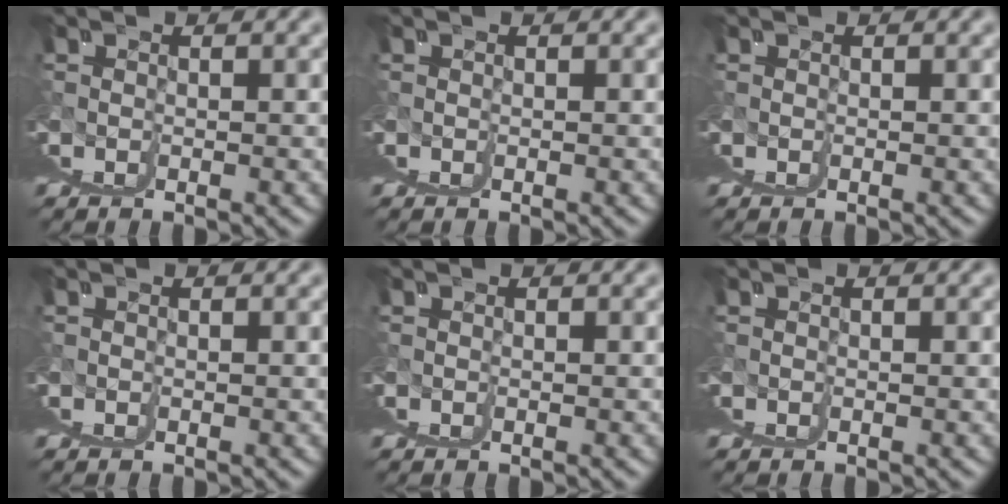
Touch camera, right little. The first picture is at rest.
{"total": 0.0}
{"total": 0.0}
{"total": 0.0}
{"total": 0.0}
{"total": 0.0}